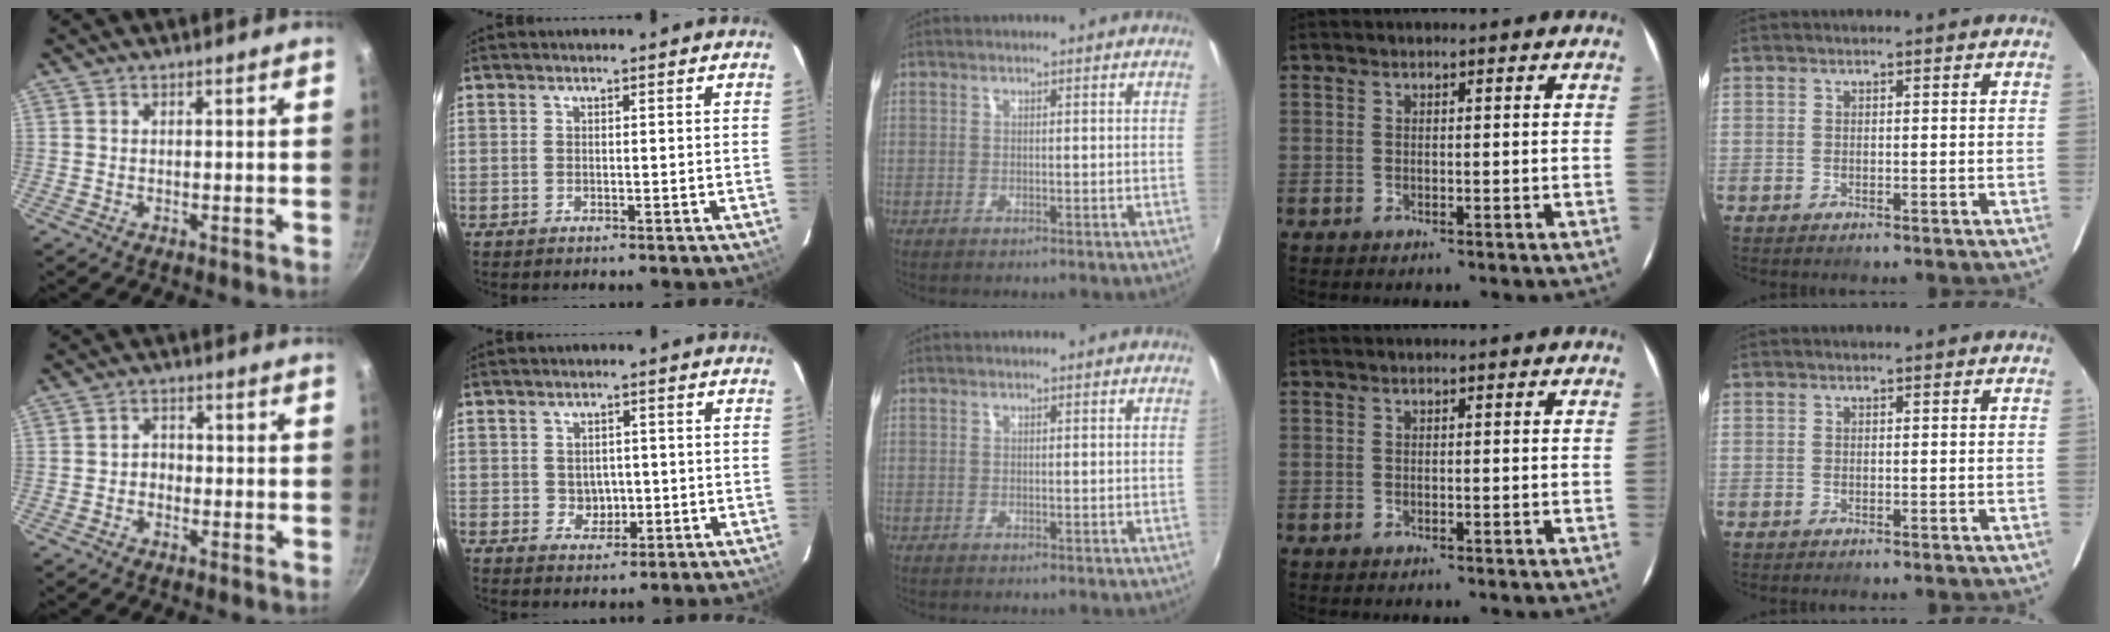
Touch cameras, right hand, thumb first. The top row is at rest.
{"thumb": {"total": 2.6, "force": [-0.8, 2.1, 1.2], "torque": [-0.006, 0.014, -0.014]}, "index": {"total": 3.7, "force": [-0.3, 3.3, 1.4], "torque": [-0.025, 0.005, 0.005]}}